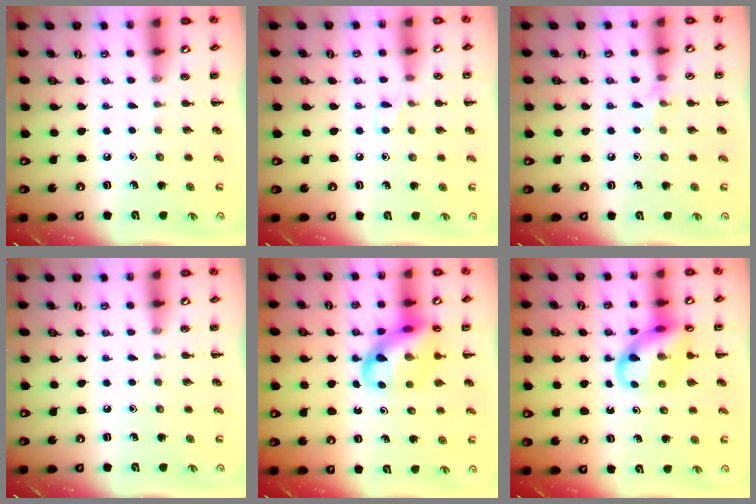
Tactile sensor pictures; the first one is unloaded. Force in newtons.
{"total": 4.0, "press": 3.8, "slide": 1.1}
{"total": 5.6, "press": 5.3, "slide": 1.8}
{"total": 0.0}
{"total": 13.6, "press": 13.1, "slide": 3.6}
{"total": 12.6, "press": 12.5, "slide": 1.9}